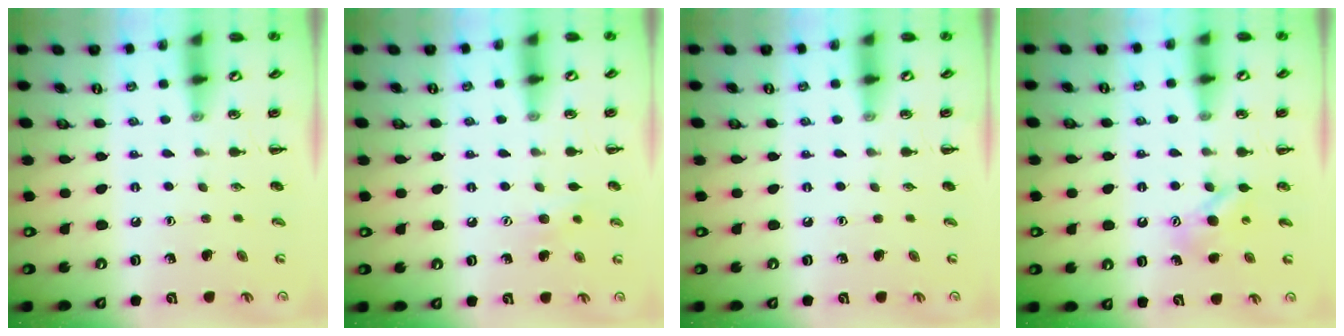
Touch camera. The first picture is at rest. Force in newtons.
{"total": 7.4, "press": 7.1, "slide": 1.9}
{"total": 0.0}
{"total": 5.2, "press": 5.1, "slide": 0.9}